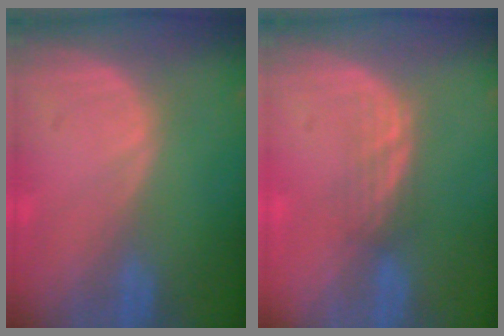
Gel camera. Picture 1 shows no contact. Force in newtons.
{"total": 2.3, "press": 2.2, "slide": 0.5}